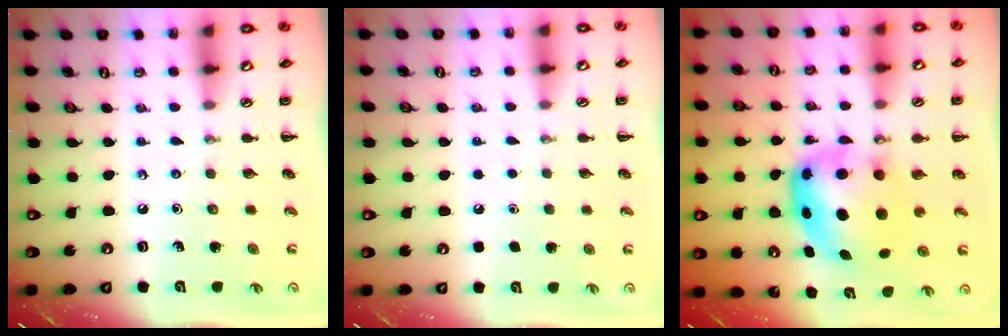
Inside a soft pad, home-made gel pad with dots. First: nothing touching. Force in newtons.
{"total": 1.8, "press": 1.8, "slide": 0.1}
{"total": 8.5, "press": 8.3, "slide": 2.0}